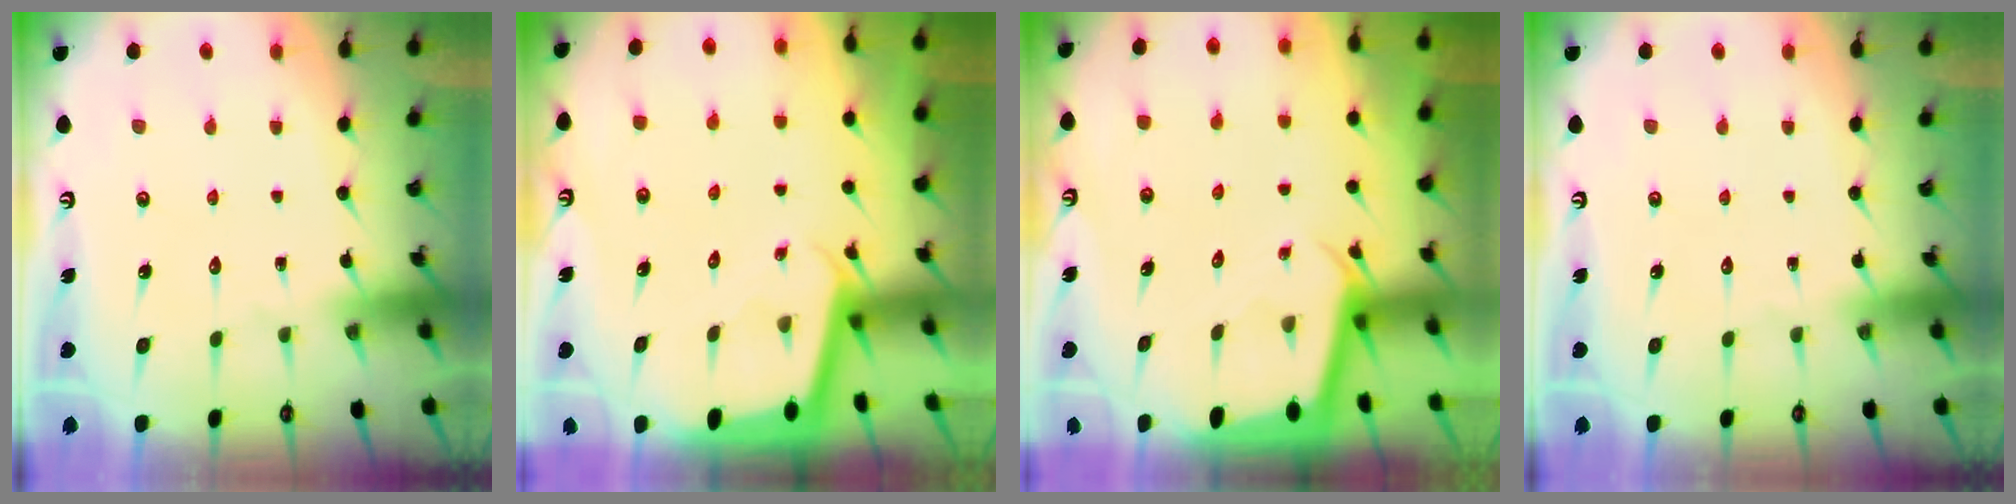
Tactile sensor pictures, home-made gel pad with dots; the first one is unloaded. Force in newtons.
{"total": 1.8, "press": 1.8, "slide": 0.0}
{"total": 1.9, "press": 1.9, "slide": 0.1}
{"total": 0.0}